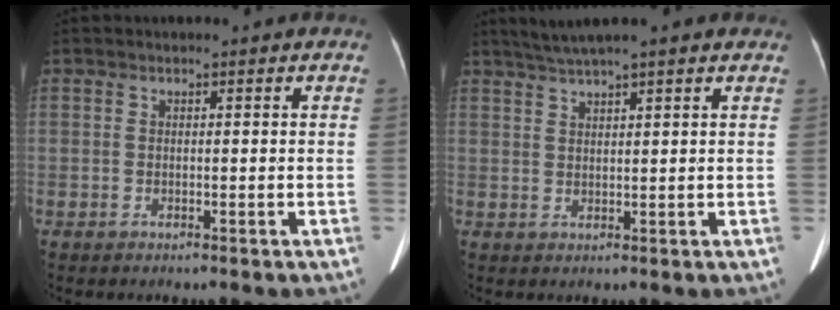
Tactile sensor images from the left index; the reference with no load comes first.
{"total": 7.9, "force": [6.5, 0.3, 4.5], "torque": [-0.075, 0.040, 0.096]}